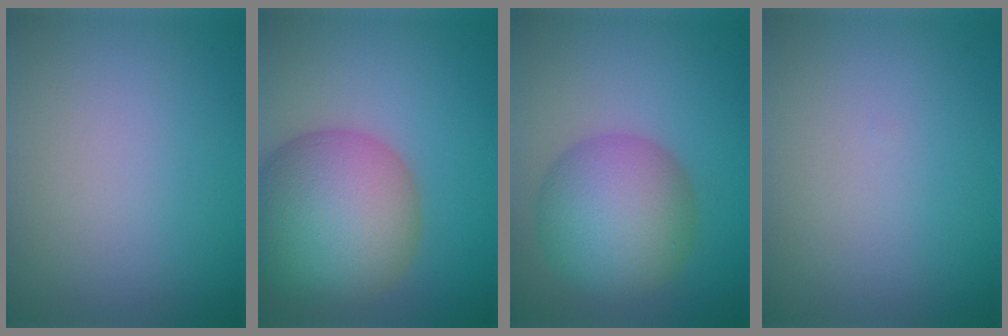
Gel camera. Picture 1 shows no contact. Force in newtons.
{"total": 11.6, "press": 11.6, "slide": 0.6}
{"total": 8.1, "press": 8.1, "slide": 0.4}
{"total": 0.0}